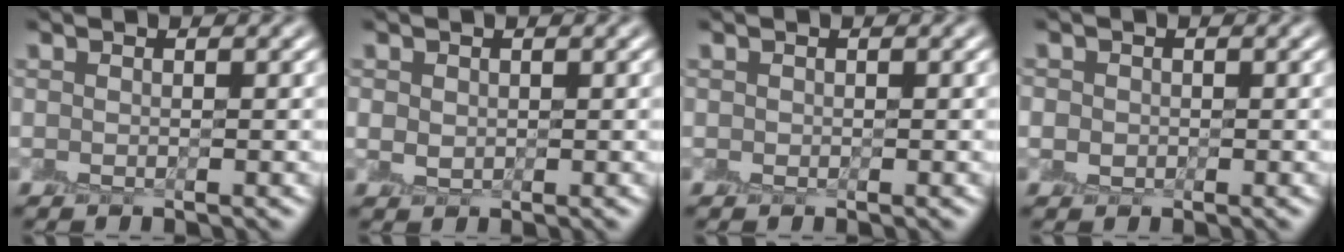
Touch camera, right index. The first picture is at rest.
{"total": 1.1, "force": [0.2, 0.8, 0.7], "torque": [-0.008, 0.001, 0.014]}
{"total": 0.0}
{"total": 1.1, "force": [0.0, 1.0, 0.4], "torque": [-0.003, 0.002, 0.004]}